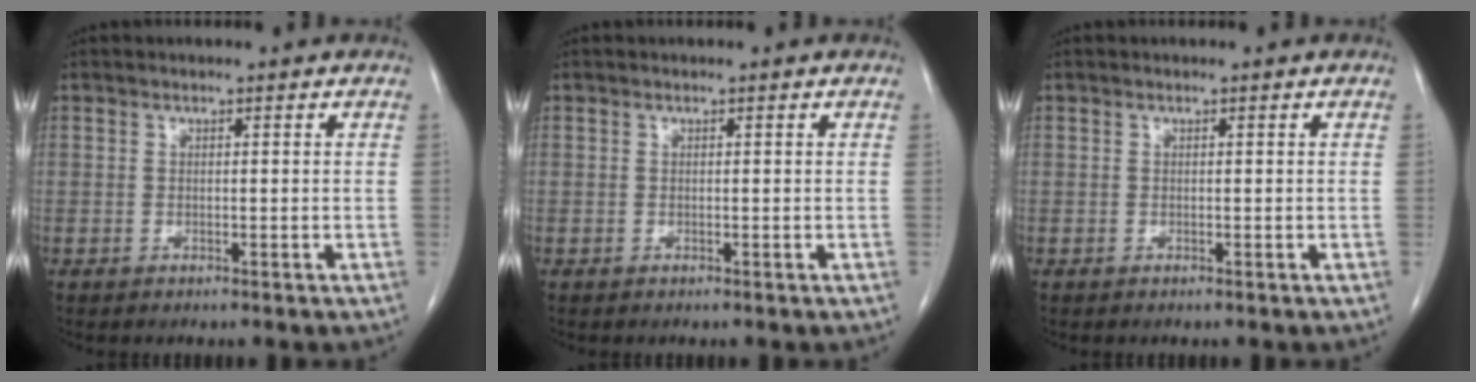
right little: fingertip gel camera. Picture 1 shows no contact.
{"total": 0.0}
{"total": 0.0}